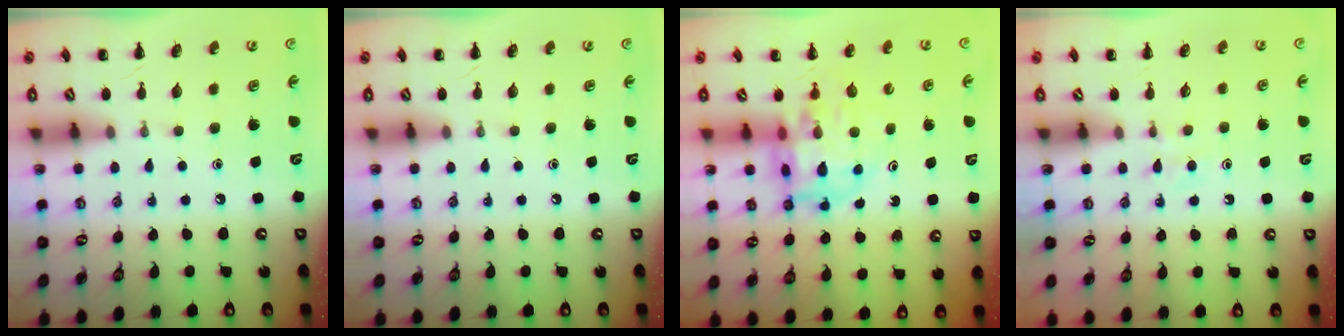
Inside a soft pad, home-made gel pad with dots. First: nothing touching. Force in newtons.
{"total": 0.0}
{"total": 12.0, "press": 11.3, "slide": 3.9}
{"total": 3.4, "press": 3.2, "slide": 1.2}